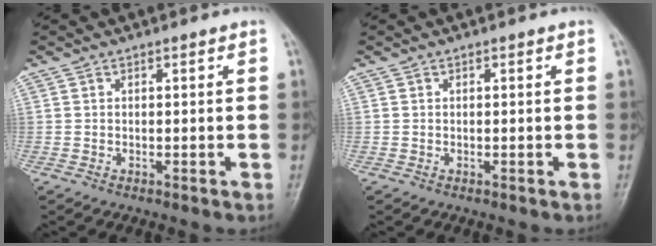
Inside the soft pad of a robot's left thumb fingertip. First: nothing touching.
{"total": 0.0}